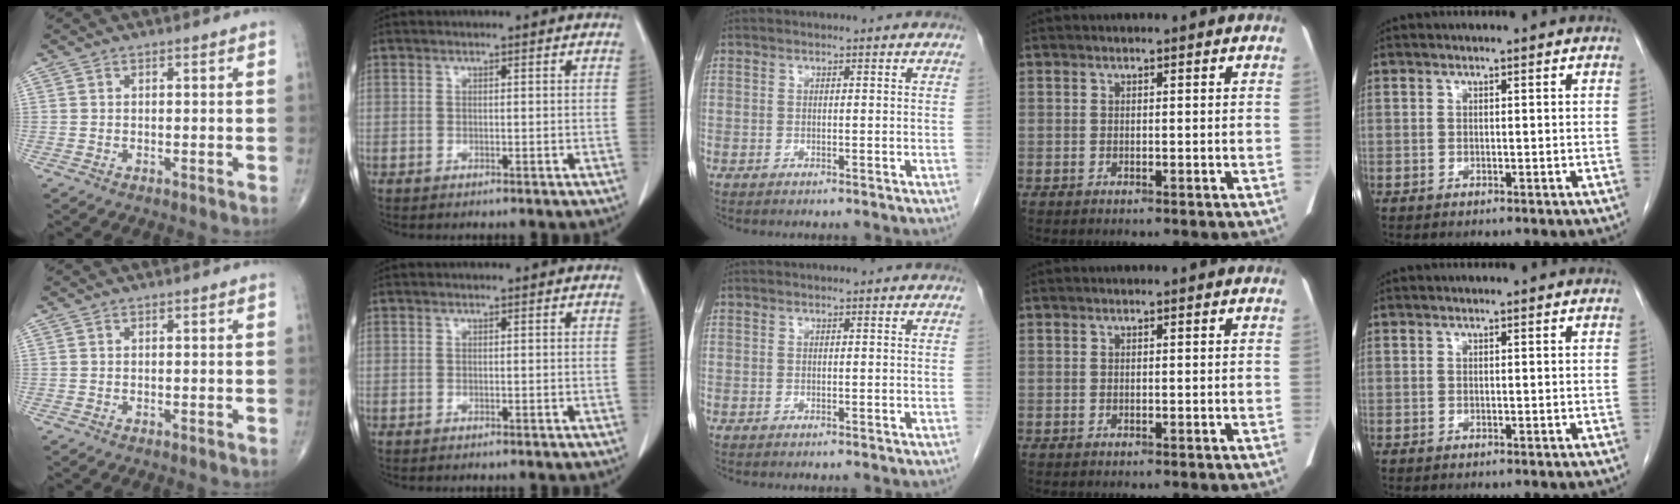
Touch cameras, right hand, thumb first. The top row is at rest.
{}